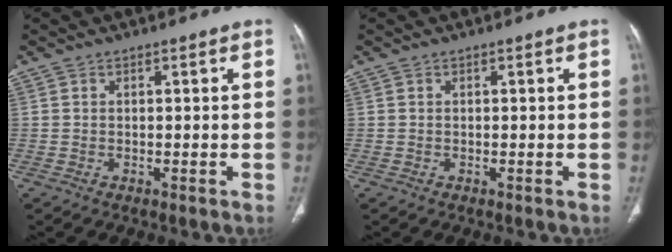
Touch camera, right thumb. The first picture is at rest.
{"total": 0.0}